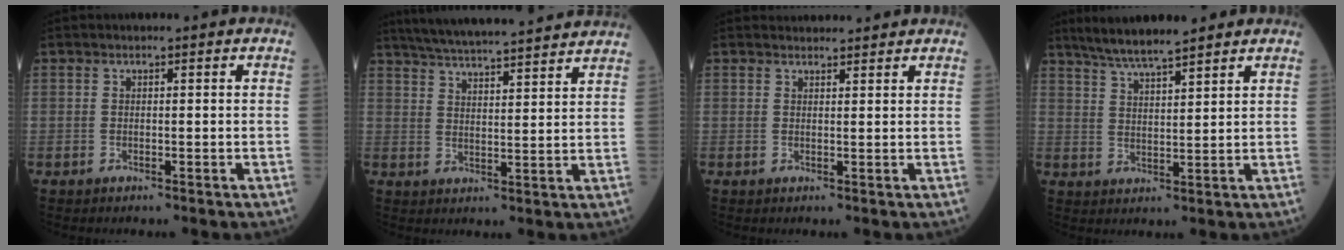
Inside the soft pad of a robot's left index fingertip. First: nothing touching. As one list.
[{"total": 18.0, "force": [16.4, 0.5, 7.3], "torque": [-0.132, 0.025, 0.236]}, {"total": 3.0, "force": [2.9, 0.3, 0.2], "torque": [-0.010, 0.022, 0.046]}, {"total": 8.2, "force": [7.0, 0.6, 4.3], "torque": [-0.076, 0.020, 0.123]}]